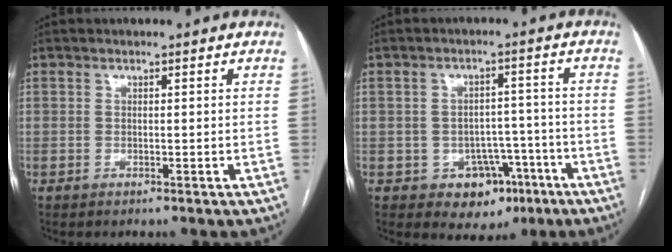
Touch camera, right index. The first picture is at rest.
{"total": 6.9, "force": [-3.2, 5.6, 2.3], "torque": [-0.012, 0.023, -0.033]}